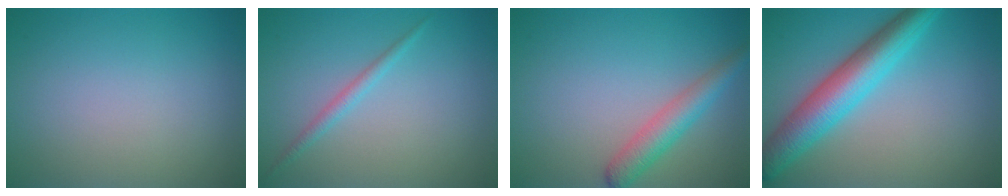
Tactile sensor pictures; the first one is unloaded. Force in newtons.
{"total": 1.3, "press": 1.3, "slide": 0.0}
{"total": 3.3, "press": 3.3, "slide": 0.1}
{"total": 6.7, "press": 6.7, "slide": 0.0}